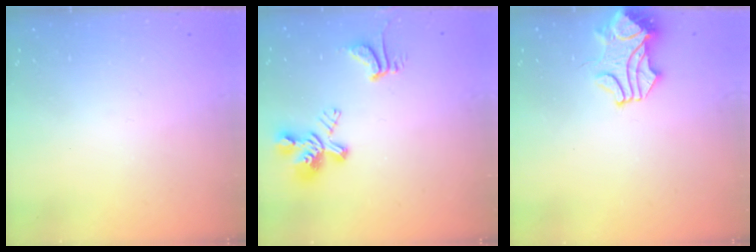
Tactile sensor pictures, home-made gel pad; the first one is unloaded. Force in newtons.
{"total": 5.8, "press": 5.4, "slide": 2.1}
{"total": 1.8, "press": 1.7, "slide": 0.5}